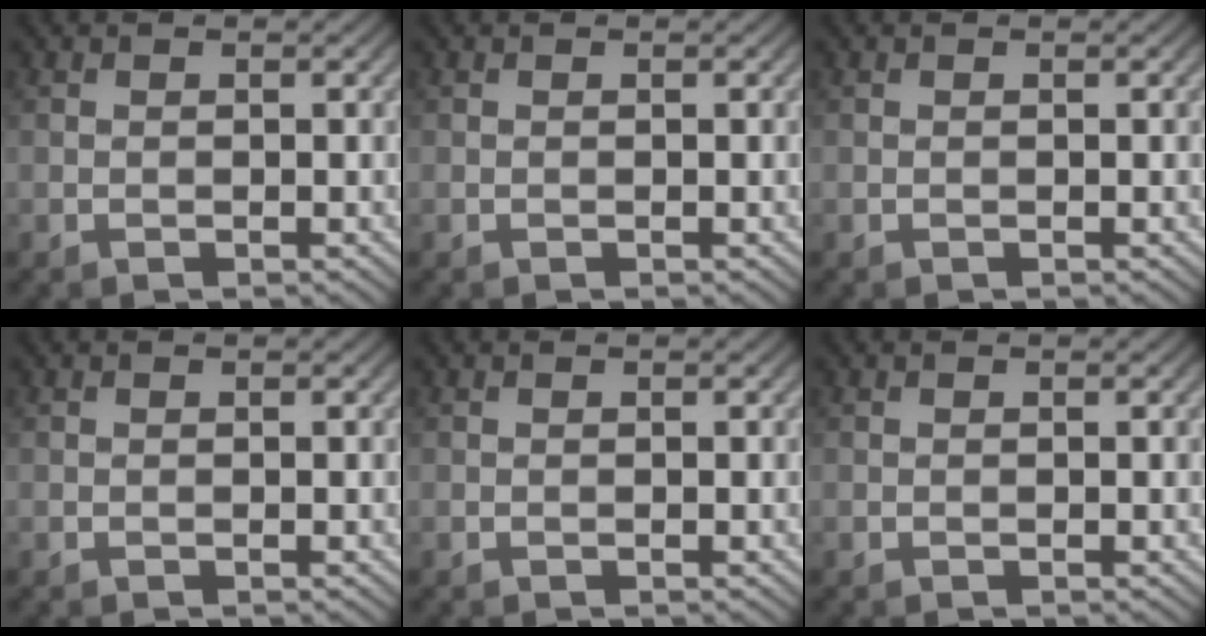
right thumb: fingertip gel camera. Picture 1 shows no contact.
{"total": 0.0}
{"total": 0.0}
{"total": 0.0}
{"total": 0.0}
{"total": 0.0}